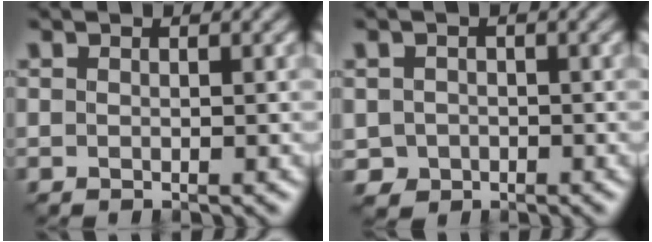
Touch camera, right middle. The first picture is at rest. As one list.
[{"total": 2.2, "force": [-0.8, 1.9, 0.8], "torque": [-0.020, -0.003, -0.015]}]